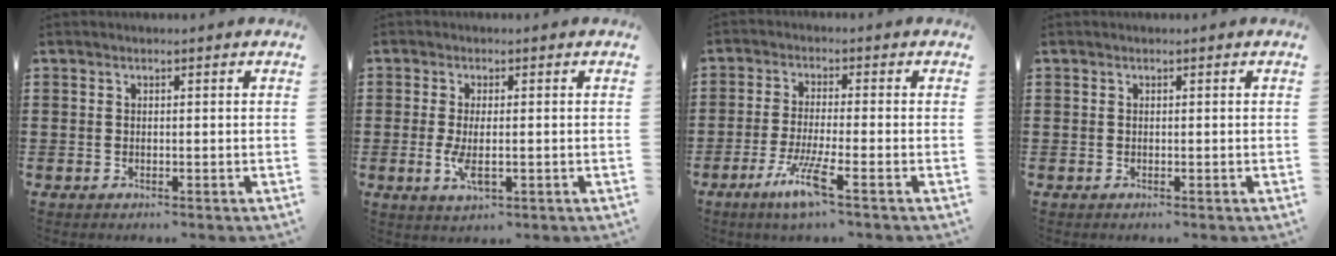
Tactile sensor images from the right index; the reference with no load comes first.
{"total": 3.9, "force": [-0.8, 1.1, 3.6], "torque": [-0.084, -0.008, -0.020]}
{"total": 6.7, "force": [-3.8, 0.4, 5.5], "torque": [-0.120, -0.016, -0.073]}
{"total": 0.0}